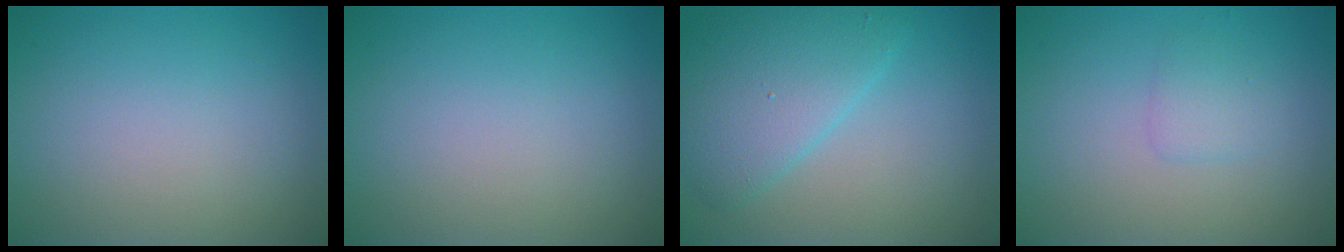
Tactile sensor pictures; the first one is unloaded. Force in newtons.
{"total": 0.0}
{"total": 5.3, "press": 5.3, "slide": 0.2}
{"total": 1.3, "press": 1.3, "slide": 0.1}